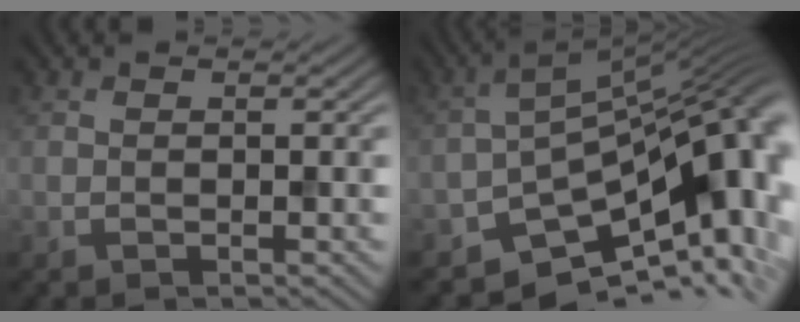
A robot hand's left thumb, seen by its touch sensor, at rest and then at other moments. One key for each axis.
{"total": 15.1, "fx": -7.4, "fy": 6.7, "fz": 11.3, "tx": -0.144, "ty": -0.003, "tz": -0.133}